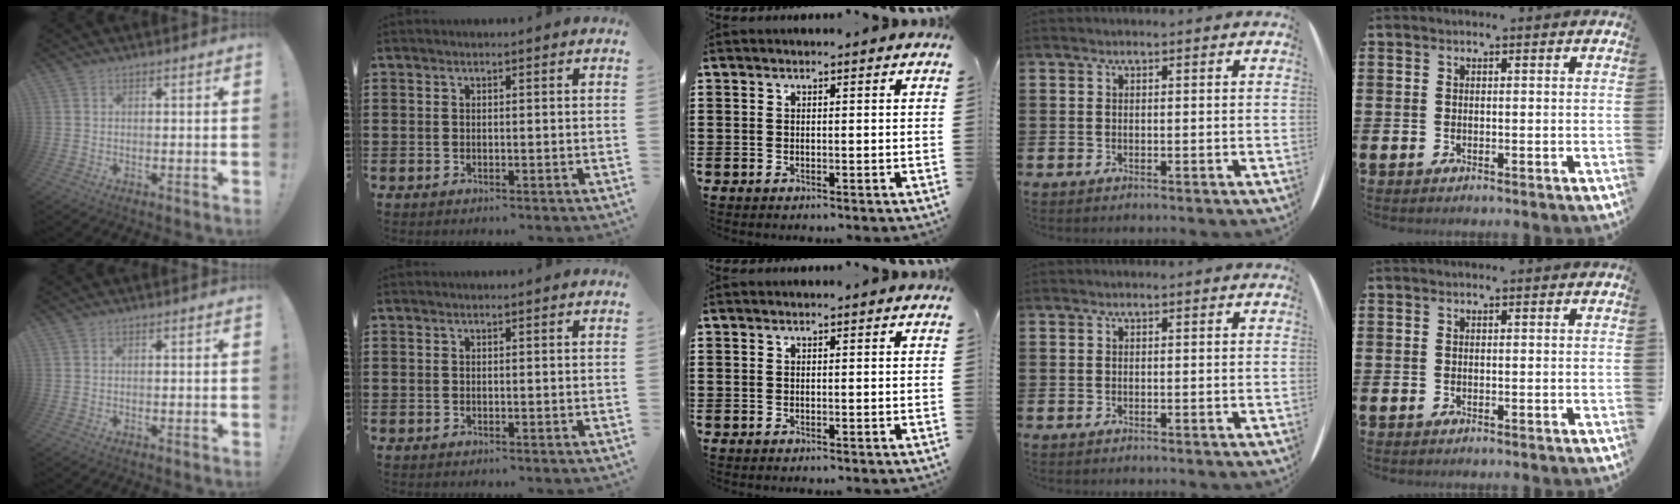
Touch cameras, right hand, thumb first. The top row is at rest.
{}